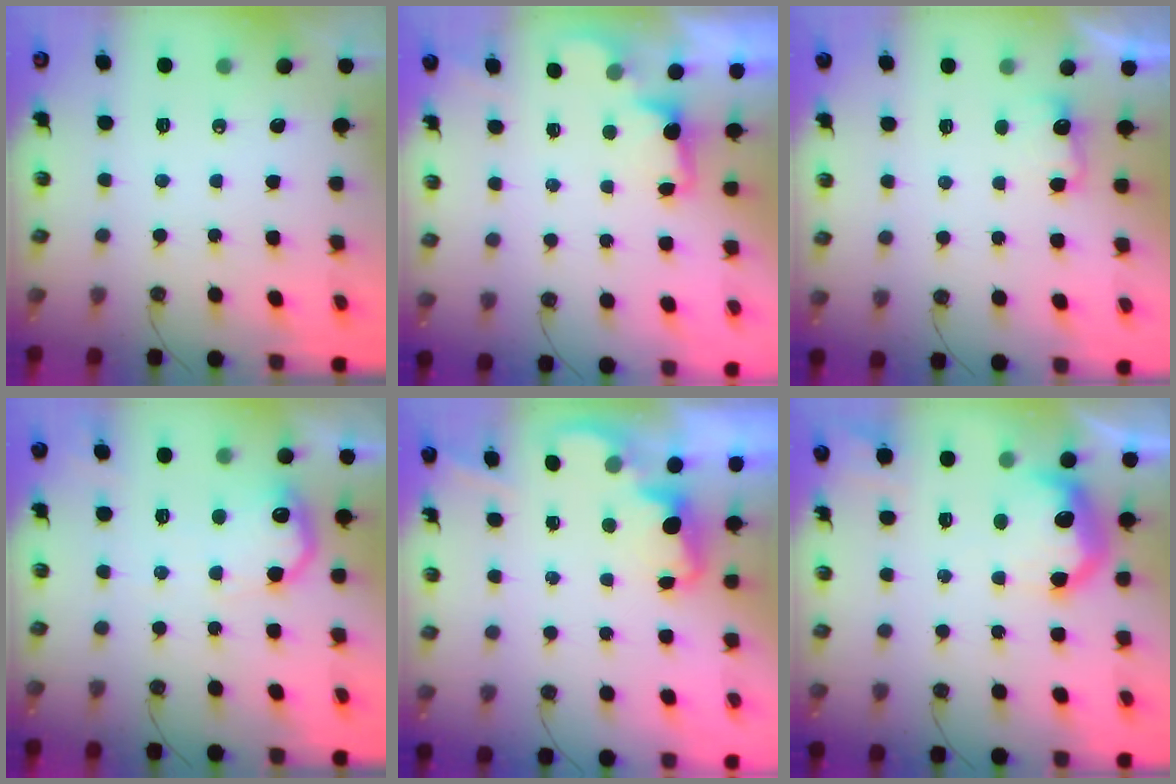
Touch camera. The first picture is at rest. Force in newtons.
{"total": 1.8, "press": 1.5, "slide": 1.0}
{"total": 3.9, "press": 3.8, "slide": 0.9}
{"total": 12.0, "press": 12.0, "slide": 0.3}
{"total": 2.2, "press": 2.1, "slide": 0.5}
{"total": 12.2, "press": 12.2, "slide": 0.9}